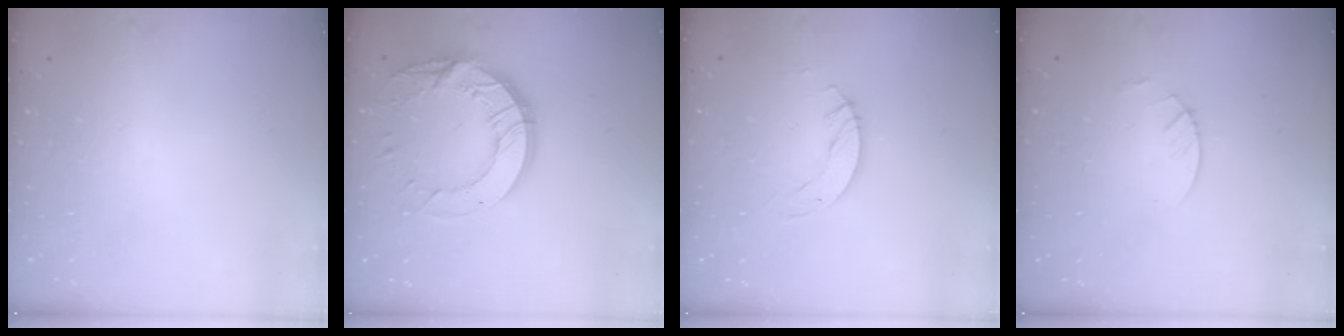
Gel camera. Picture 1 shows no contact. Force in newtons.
{"total": 15.8, "press": 15.8, "slide": 1.1}
{"total": 4.1, "press": 4.1, "slide": 0.4}
{"total": 3.0, "press": 3.0, "slide": 0.3}